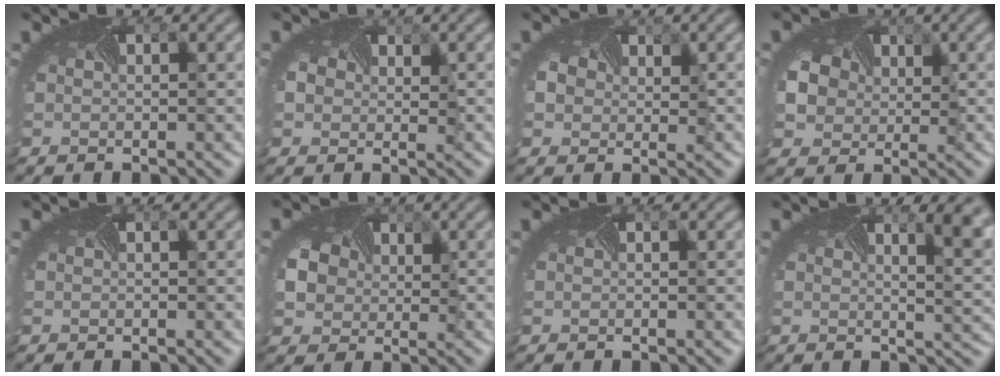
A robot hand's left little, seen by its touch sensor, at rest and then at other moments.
{"total": 0.9, "force": [0.3, 0.8, 0.2], "torque": [-0.023, -0.009, 0.018]}
{"total": 1.4, "force": [0.3, 1.3, 0.3], "torque": [-0.027, -0.010, 0.020]}
{"total": 4.1, "force": [1.3, 3.4, 1.8], "torque": [-0.063, -0.006, 0.038]}
{"total": 0.0}
{"total": 3.4, "force": [1.1, 2.9, 1.4], "torque": [-0.060, -0.007, 0.033]}
{"total": 0.0}
{"total": 7.8, "force": [2.4, 3.1, 6.7], "torque": [-0.072, 0.007, 0.034]}